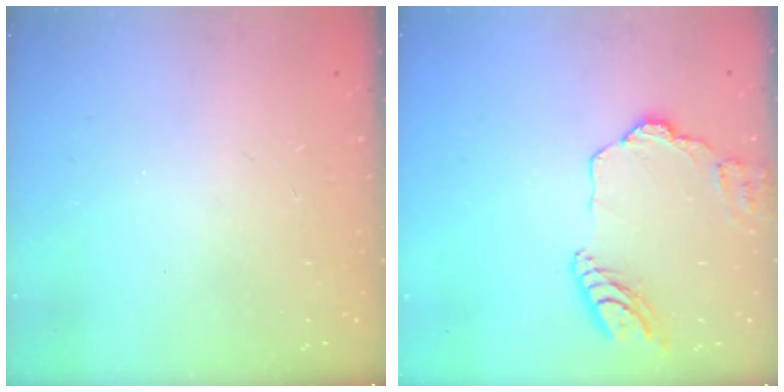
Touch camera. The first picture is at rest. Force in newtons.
{"total": 13.1, "press": 13.0, "slide": 1.4}